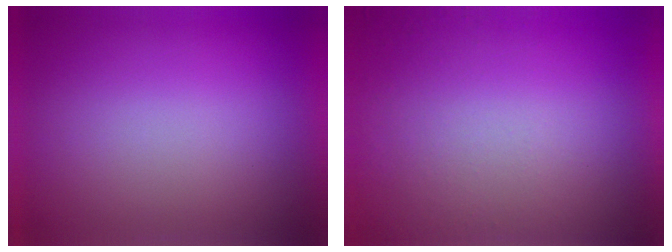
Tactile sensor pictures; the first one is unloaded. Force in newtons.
{"total": 4.7}